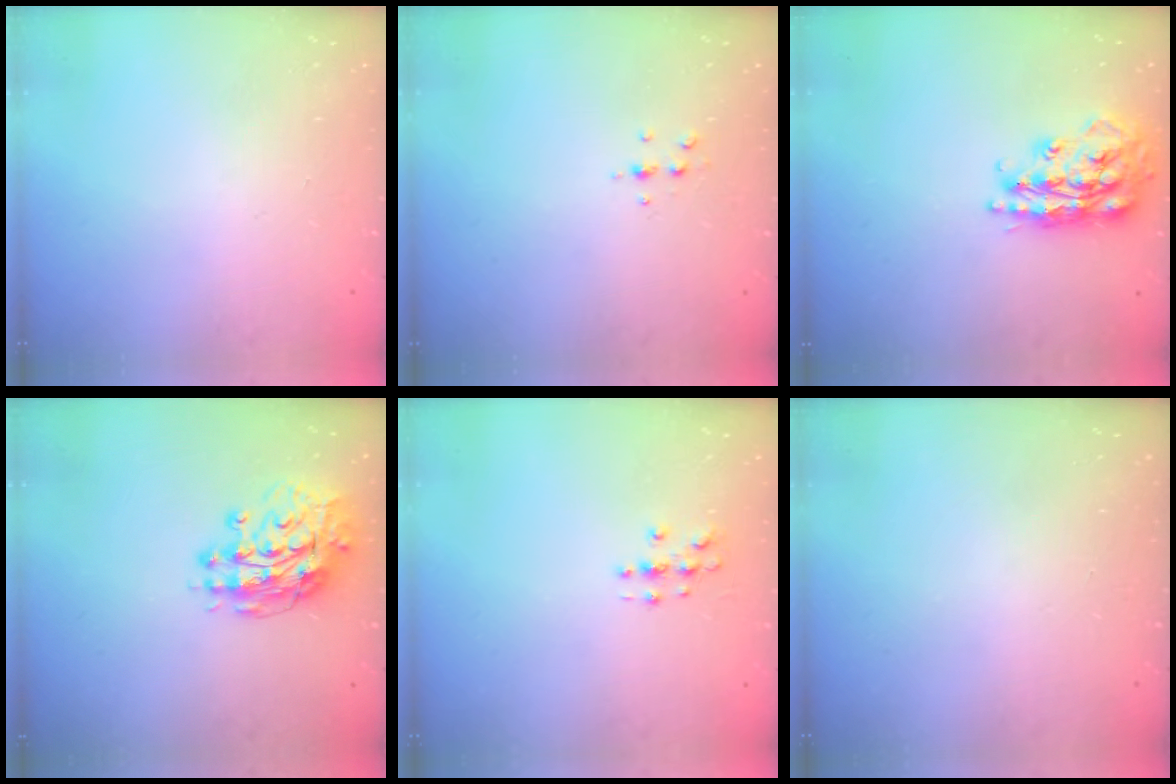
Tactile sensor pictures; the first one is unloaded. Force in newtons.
{"total": 4.7, "press": 4.6, "slide": 1.0}
{"total": 19.5, "press": 19.5, "slide": 1.8}
{"total": 13.7, "press": 13.6, "slide": 1.5}
{"total": 2.8, "press": 2.8, "slide": 0.3}
{"total": 0.0}